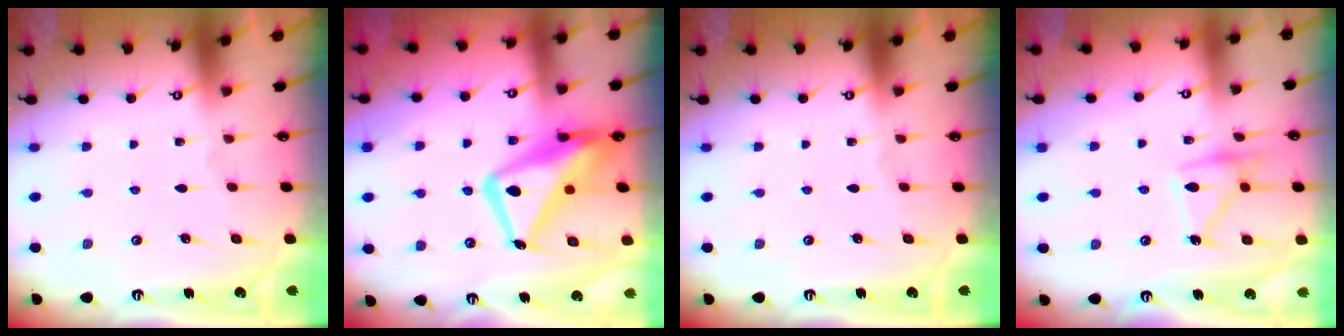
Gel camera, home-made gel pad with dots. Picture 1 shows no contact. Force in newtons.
{"total": 17.2, "press": 17.2, "slide": 1.7}
{"total": 0.0}
{"total": 15.3, "press": 15.3, "slide": 0.8}